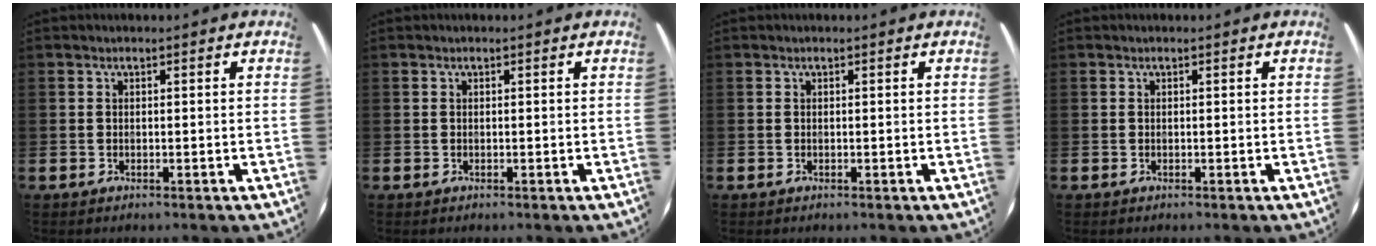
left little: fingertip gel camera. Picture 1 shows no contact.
{"total": 0.0}
{"total": 0.0}
{"total": 0.0}